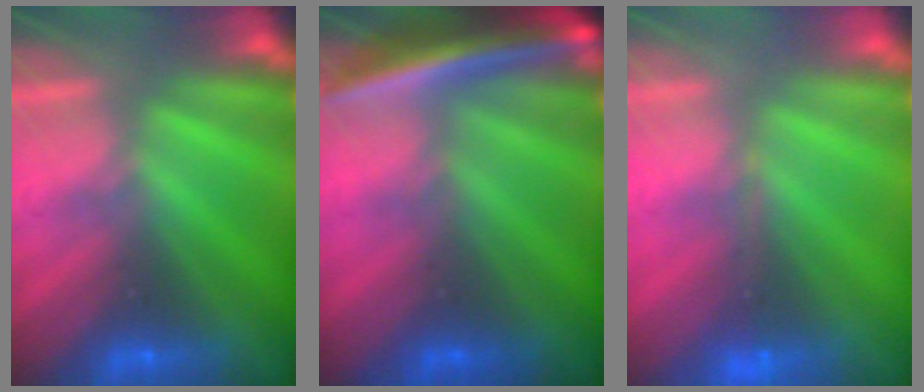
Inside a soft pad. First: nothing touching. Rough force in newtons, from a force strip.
{"total": 5.5}
{"total": 1.7}